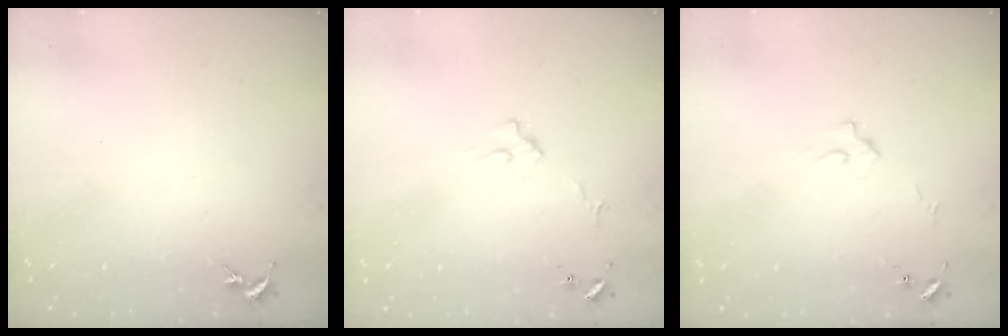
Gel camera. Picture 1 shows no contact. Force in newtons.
{"total": 3.1, "press": 3.0, "slide": 0.4}
{"total": 2.7, "press": 2.7, "slide": 0.3}